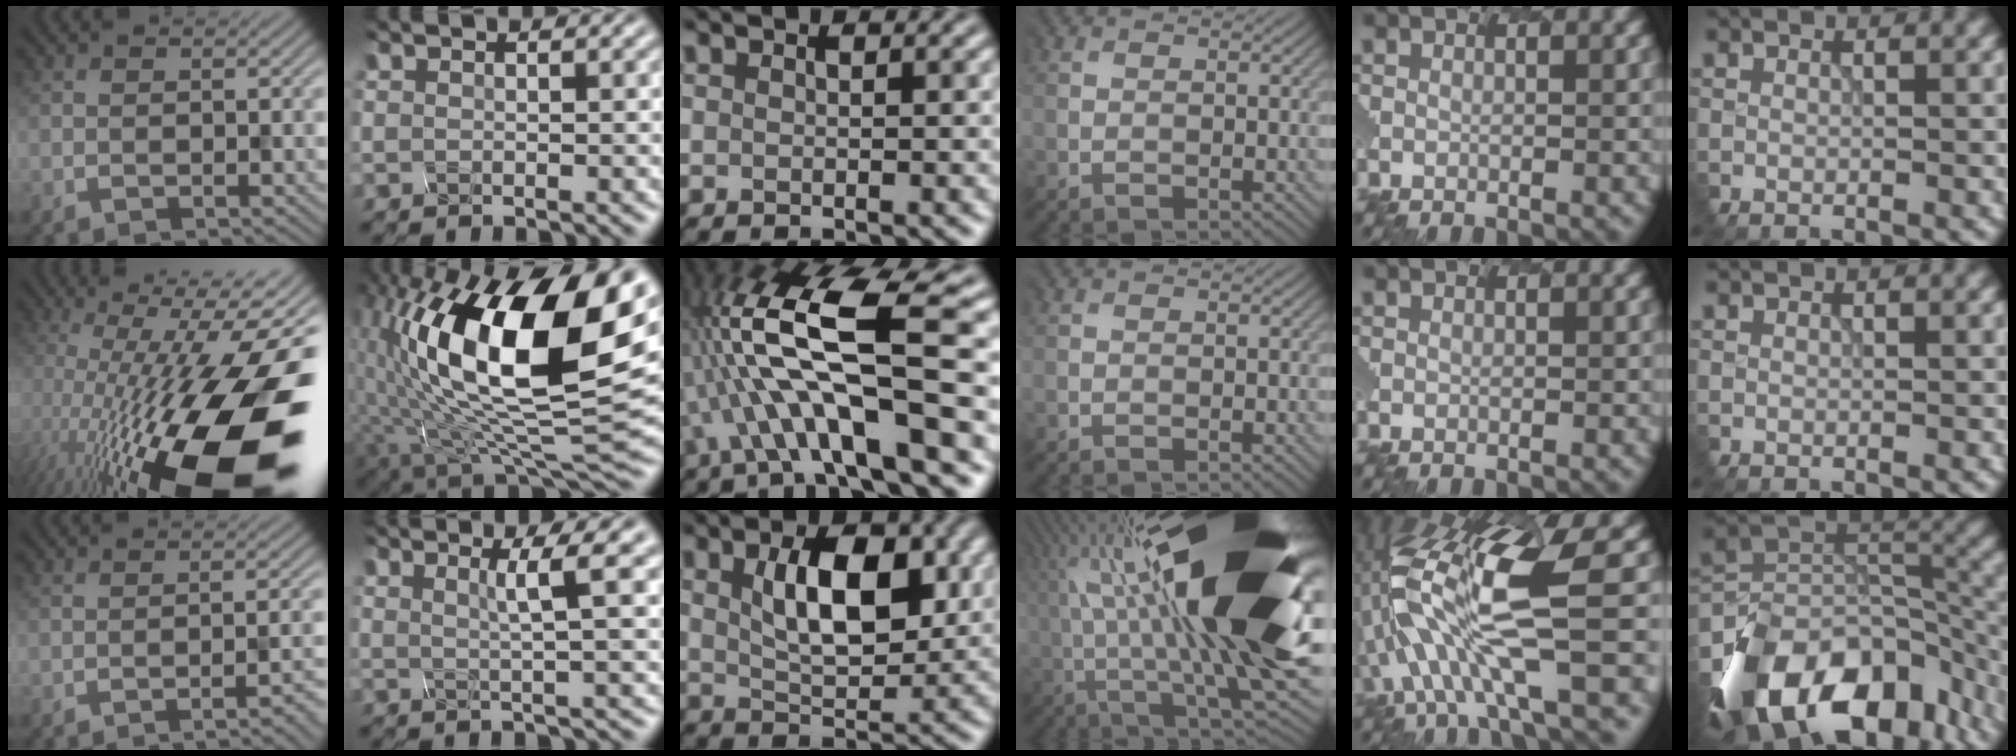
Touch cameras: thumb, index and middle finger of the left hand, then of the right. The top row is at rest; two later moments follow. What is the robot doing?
{"motion": "disassemble", "object": "hinged tin"}